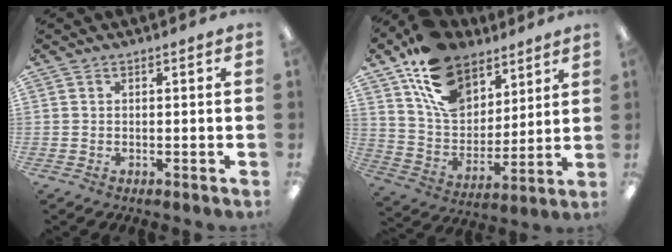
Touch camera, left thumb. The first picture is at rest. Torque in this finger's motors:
{"motor_torque": [1.08, 0.67, 1.75, -1.02, 0.13]}